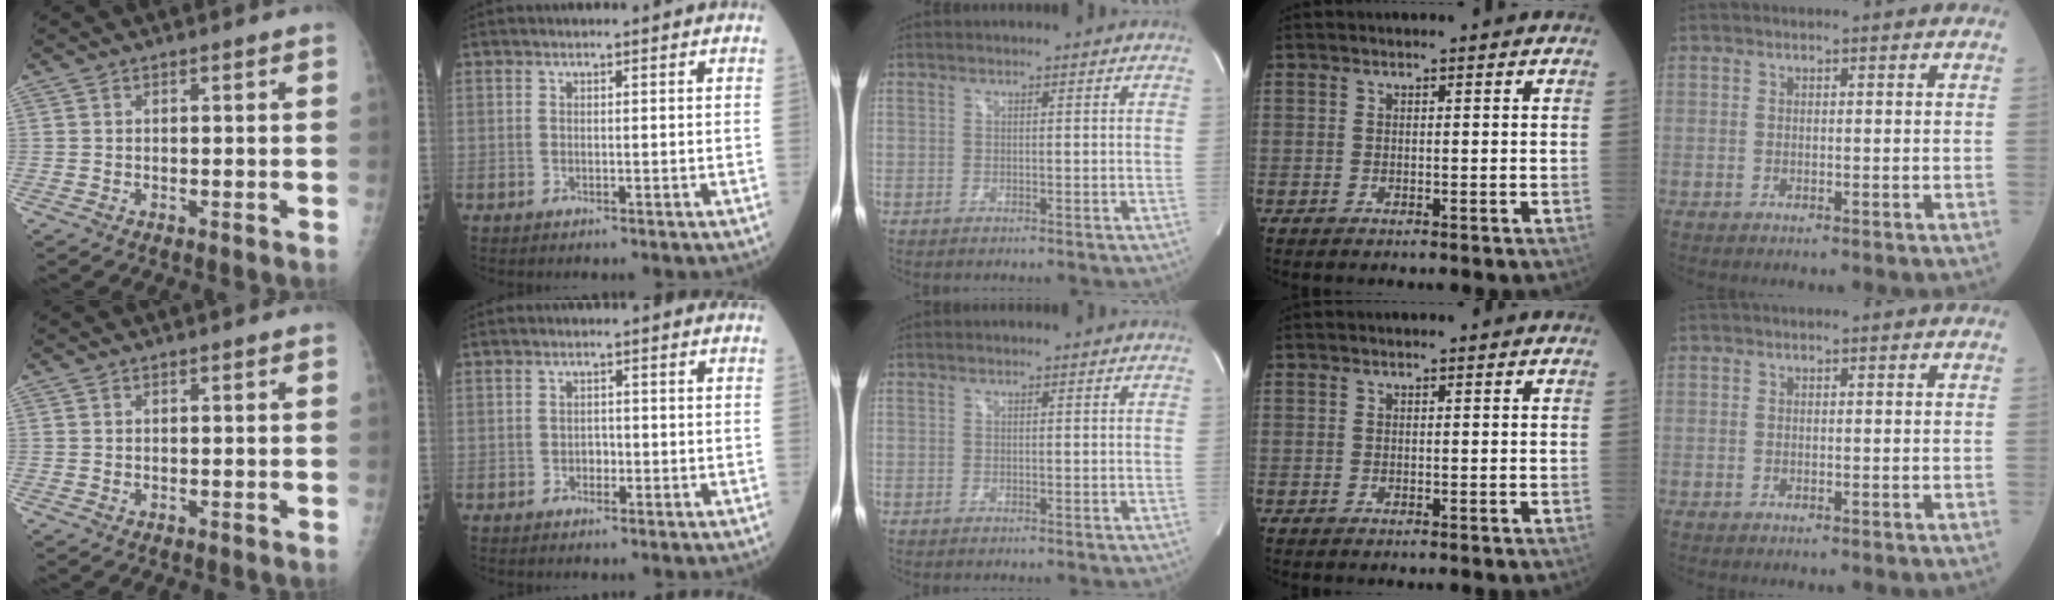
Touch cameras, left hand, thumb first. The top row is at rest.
{"index": {"total": 1.3, "force": [-0.4, 0.9, 0.7], "torque": [-0.010, 0.004, -0.008]}}